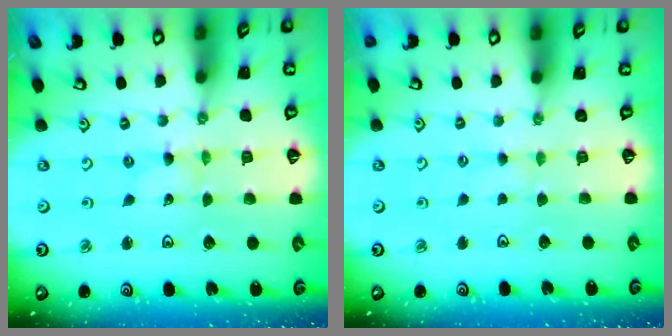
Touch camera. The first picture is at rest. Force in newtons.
{"total": 1.3, "press": 1.2, "slide": 0.3}